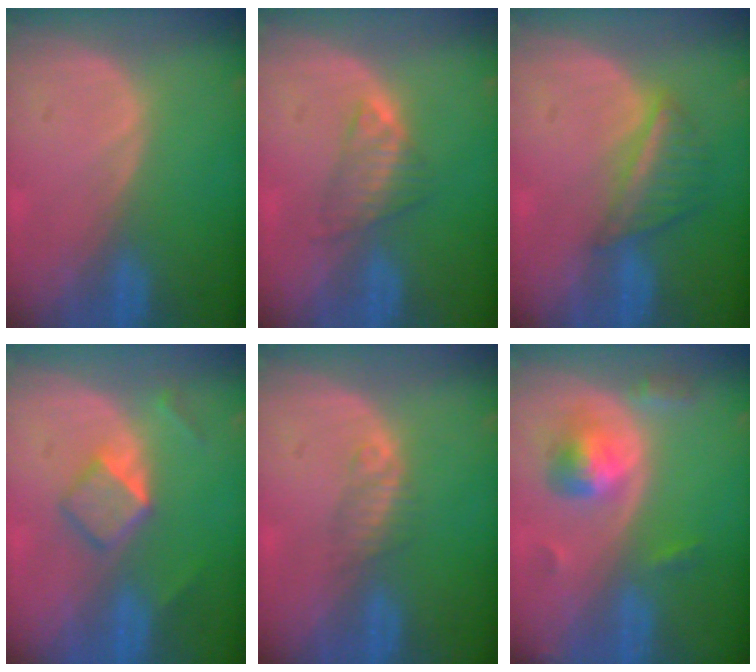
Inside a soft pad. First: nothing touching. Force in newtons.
{"total": 3.7, "press": 3.6, "slide": 0.7}
{"total": 5.7, "press": 5.1, "slide": 2.5}
{"total": 5.2, "press": 4.5, "slide": 2.7}
{"total": 2.2, "press": 1.9, "slide": 1.0}
{"total": 5.6, "press": 5.1, "slide": 2.2}